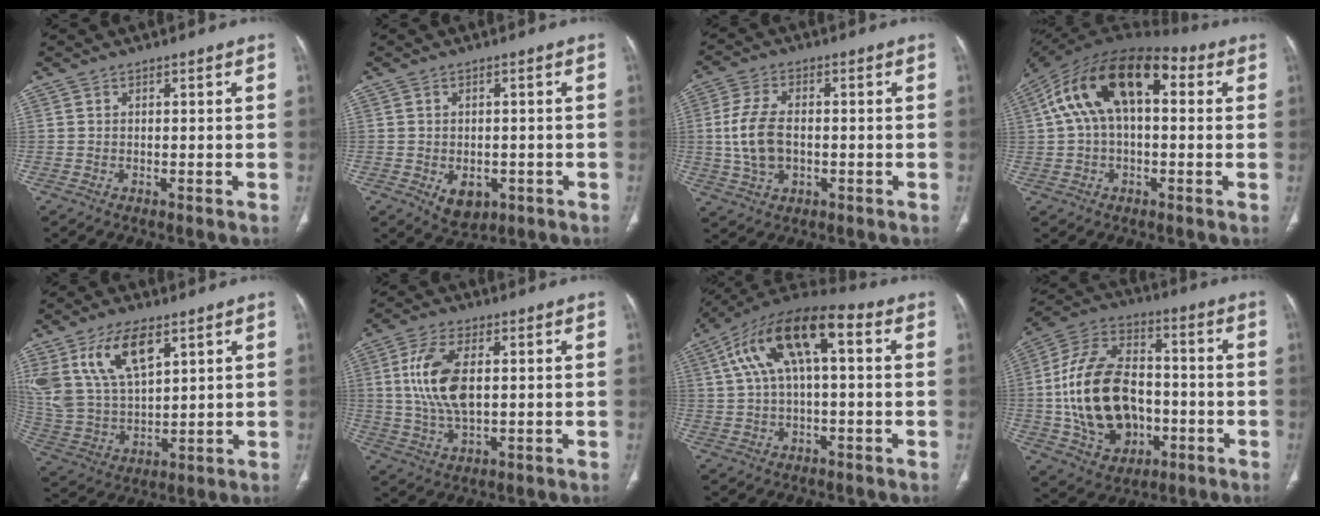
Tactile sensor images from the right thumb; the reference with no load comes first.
{"total": 5.4, "force": [-1.8, 3.7, 3.5], "torque": [-0.040, 0.005, -0.011]}
{"total": 9.1, "force": [-0.5, 5.5, 7.2], "torque": [-0.151, 0.007, -0.008]}
{"total": 18.3, "force": [4.1, 9.9, 14.9], "torque": [-0.257, 0.048, 0.057]}
{"total": 16.3, "force": [8.3, 8.2, 11.4], "torque": [-0.213, -0.025, 0.172]}
{"total": 11.7, "force": [1.8, 5.7, 10.0], "torque": [-0.211, -0.002, 0.038]}
{"total": 16.3, "force": [4.2, 6.9, 14.2], "torque": [-0.255, 0.043, 0.066]}
{"total": 22.2, "force": [-2.9, 15.3, 15.9], "torque": [-0.274, 0.024, -0.038]}